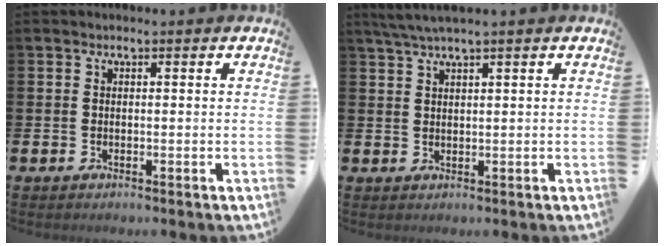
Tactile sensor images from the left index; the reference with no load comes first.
{"total": 2.6, "force": [2.1, -0.2, 1.6], "torque": [-0.040, 0.001, 0.039]}